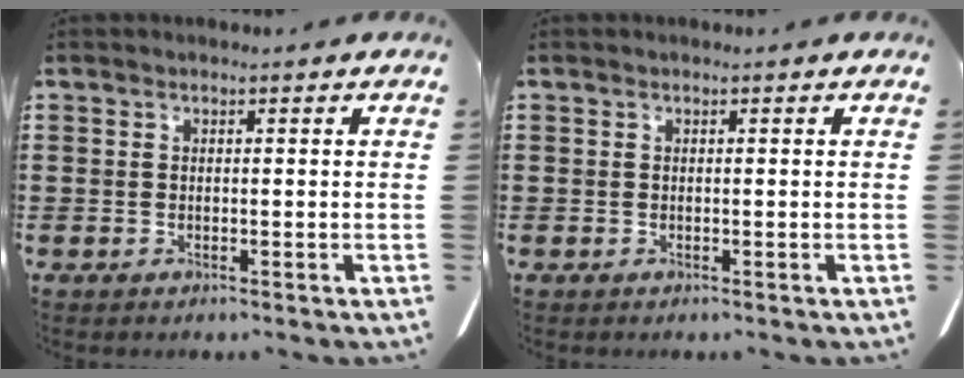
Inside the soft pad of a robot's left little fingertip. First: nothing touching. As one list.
[{"total": 0.0}]